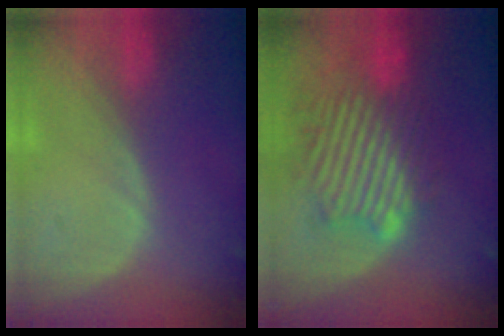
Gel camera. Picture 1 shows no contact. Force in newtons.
{"total": 11.0, "press": 10.3, "slide": 4.0}